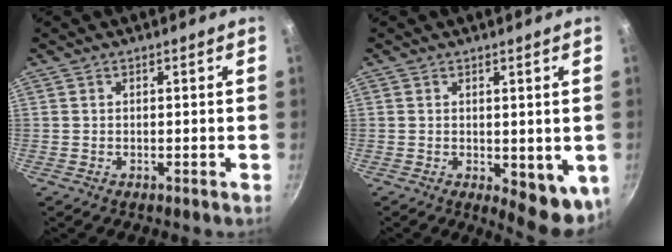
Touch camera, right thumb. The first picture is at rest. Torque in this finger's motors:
{"motor_torque": [0.10, 0.55, 0.07, -0.10, 0.07]}